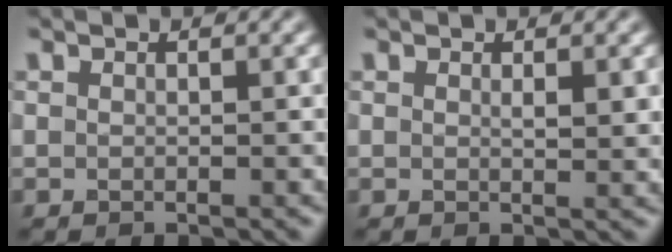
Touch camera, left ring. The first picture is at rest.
{"total": 1.3, "force": [0.4, 0.3, 1.2], "torque": [-0.017, -0.004, 0.007]}